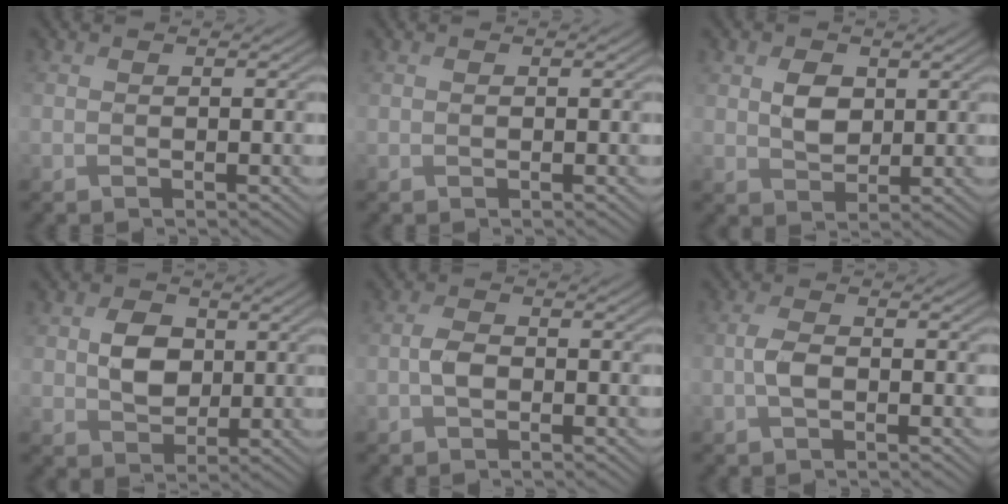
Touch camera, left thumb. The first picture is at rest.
{"total": 0.0}
{"total": 3.9, "force": [1.2, 2.8, 2.4], "torque": [-0.051, -0.002, 0.021]}
{"total": 4.8, "force": [0.8, 3.7, 2.9], "torque": [-0.061, -0.001, 0.009]}
{"total": 2.2, "force": [-0.9, 1.3, 1.6], "torque": [-0.034, 0.005, -0.022]}
{"total": 2.3, "force": [-0.8, 1.0, 1.9], "torque": [-0.042, 0.004, -0.021]}